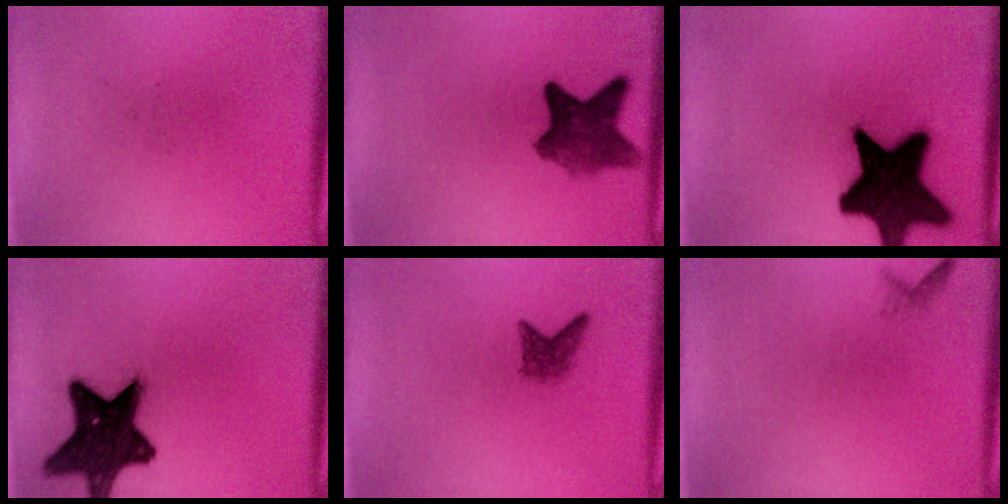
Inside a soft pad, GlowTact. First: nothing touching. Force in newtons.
{"total": 7.1}
{"total": 19.9}
{"total": 16.7}
{"total": 2.1}
{"total": 0.6}